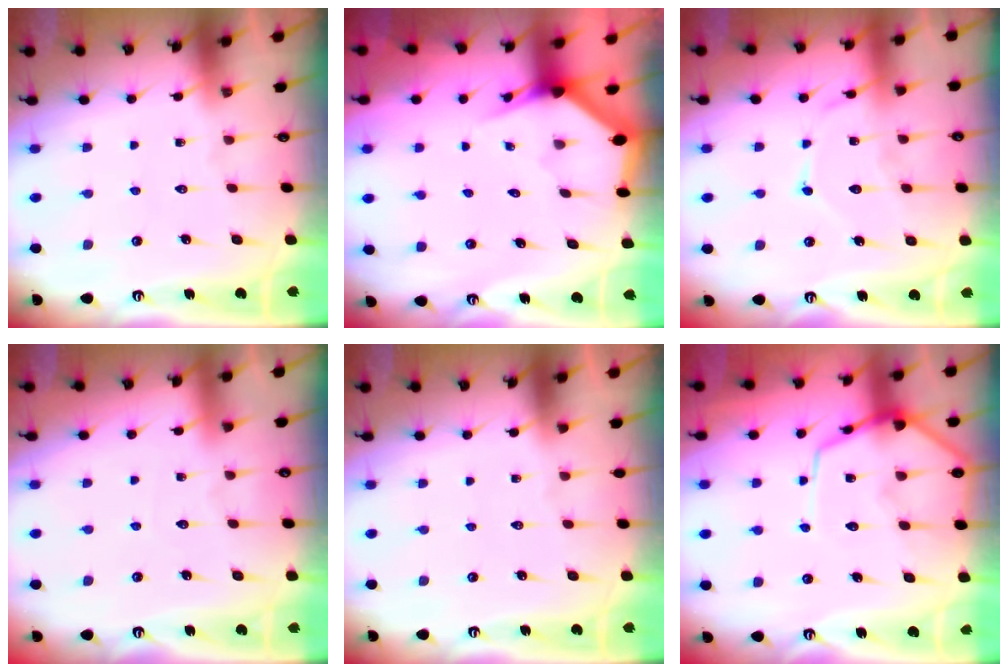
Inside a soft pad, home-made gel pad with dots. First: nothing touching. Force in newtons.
{"total": 2.9, "press": 2.9, "slide": 0.2}
{"total": 11.2, "press": 11.2, "slide": 0.9}
{"total": 2.6, "press": 2.6, "slide": 0.3}
{"total": 0.0}
{"total": 10.6, "press": 10.5, "slide": 1.1}